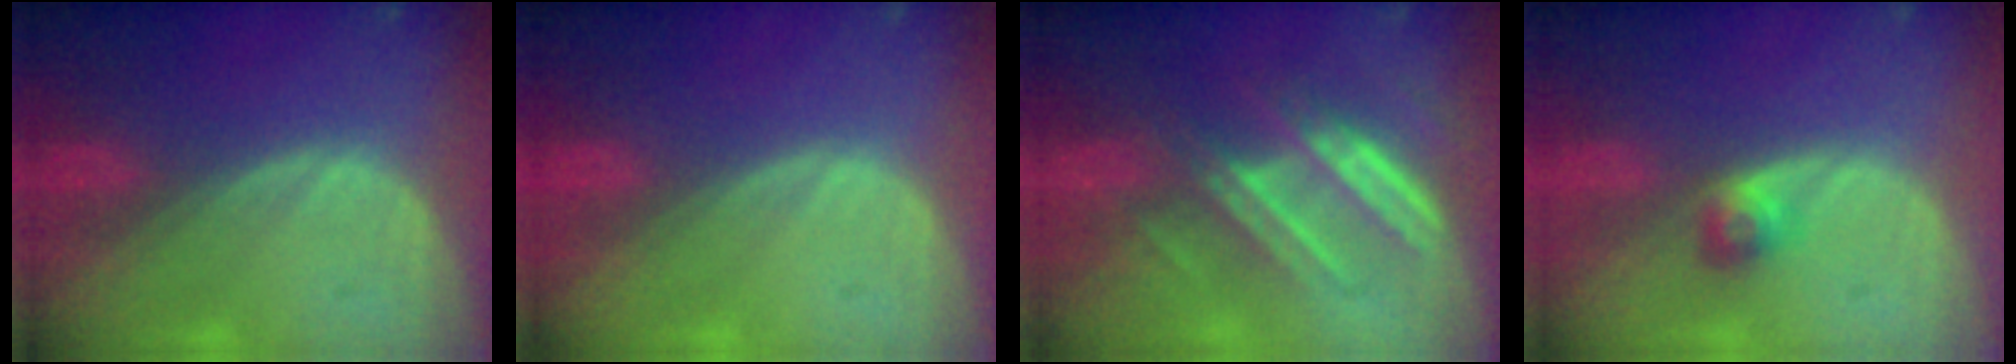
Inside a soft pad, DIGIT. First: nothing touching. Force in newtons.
{"total": 0.0}
{"total": 7.6, "press": 6.9, "slide": 3.3}
{"total": 2.6, "press": 2.3, "slide": 1.1}